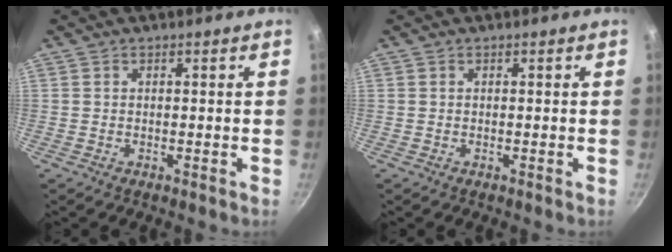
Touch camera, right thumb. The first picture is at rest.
{"total": 0.0}